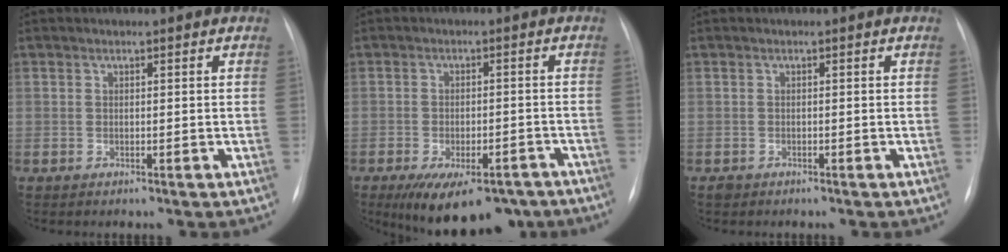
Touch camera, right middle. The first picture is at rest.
{"total": 13.2, "force": [-9.3, 5.7, 7.3], "torque": [-0.111, -0.005, -0.126]}
{"total": 0.7, "force": [-0.5, 0.5, 0.2], "torque": [-0.004, 0.001, -0.008]}